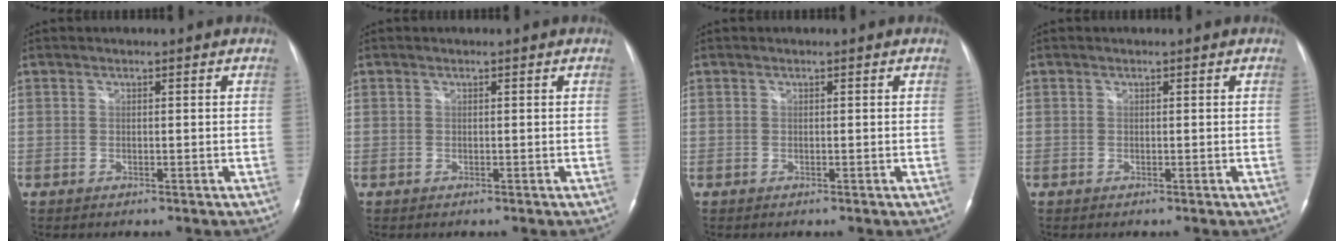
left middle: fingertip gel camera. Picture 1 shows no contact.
{"total": 0.0}
{"total": 0.0}
{"total": 0.0}